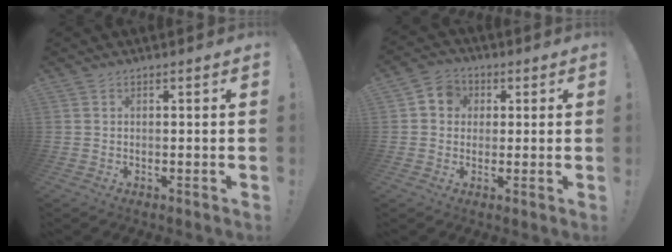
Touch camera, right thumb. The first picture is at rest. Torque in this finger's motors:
{"motor_torque": [0.66, 0.76, 0.46, -0.13, -0.02]}